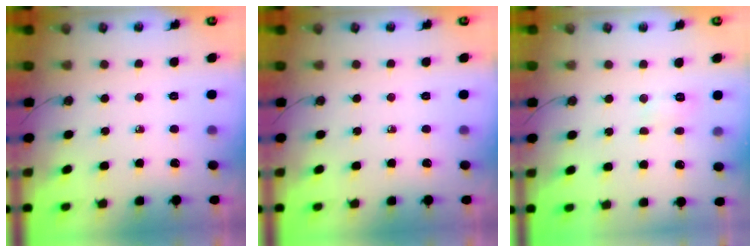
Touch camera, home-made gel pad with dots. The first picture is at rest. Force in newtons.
{"total": 0.0}
{"total": 4.4, "press": 4.4, "slide": 0.5}